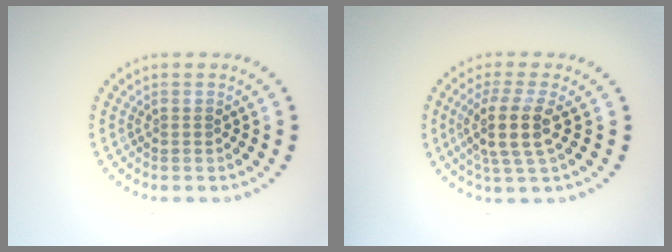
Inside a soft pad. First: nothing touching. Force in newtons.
{"total": 3.9, "press": 3.2, "slide": 2.3}